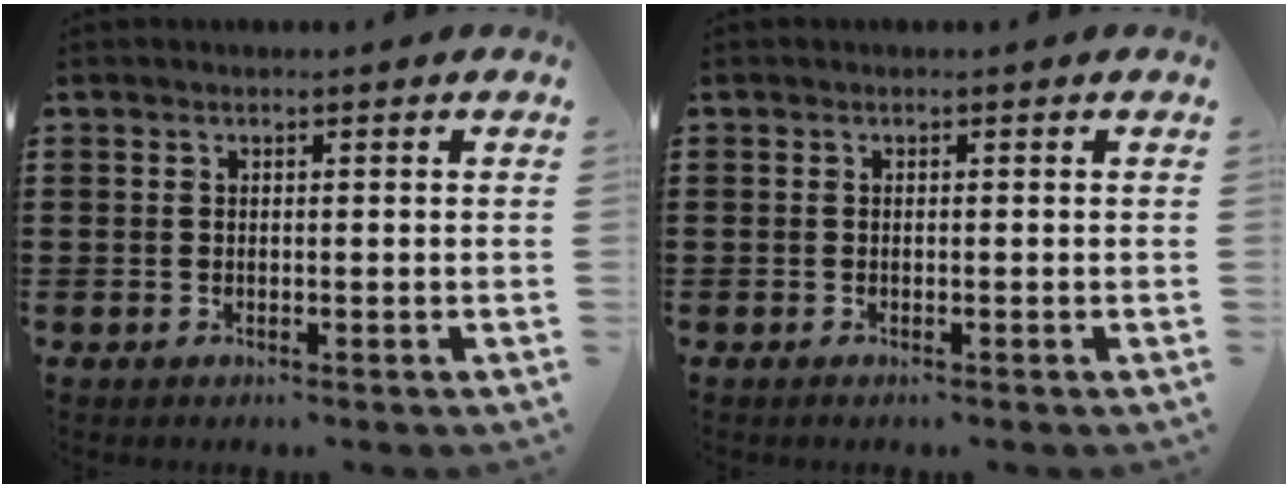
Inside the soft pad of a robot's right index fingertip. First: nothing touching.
{"total": 0.0}